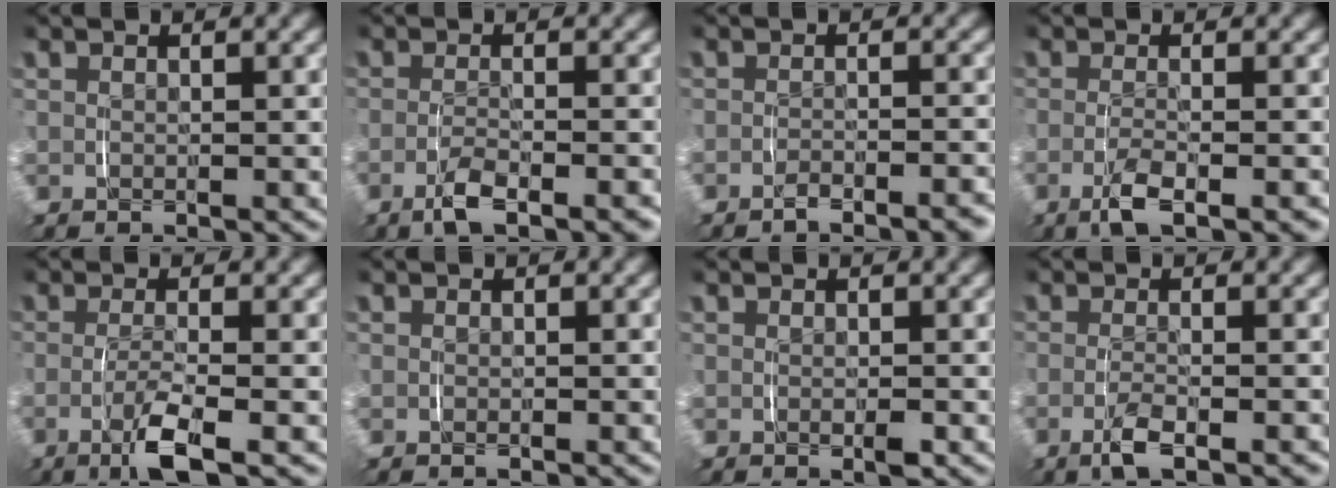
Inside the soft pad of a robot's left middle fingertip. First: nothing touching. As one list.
[{"total": 2.6, "force": [-1.5, 0.5, 2.0], "torque": [-0.041, -0.004, -0.027]}, {"total": 2.3, "force": [-2.0, 0.1, 1.1], "torque": [-0.017, 0.005, -0.037]}, {"total": 2.7, "force": [-1.2, 0.4, 2.4], "torque": [-0.051, -0.009, -0.019]}, {"total": 3.7, "force": [-1.4, 0.4, 3.5], "torque": [-0.065, -0.010, -0.023]}, {"total": 0.0}, {"total": 0.8, "force": [-0.2, 0.2, 0.8], "torque": [-0.013, -0.002, -0.002]}, {"total": 2.4, "force": [-1.1, 0.4, 2.0], "torque": [-0.044, -0.006, -0.018]}]